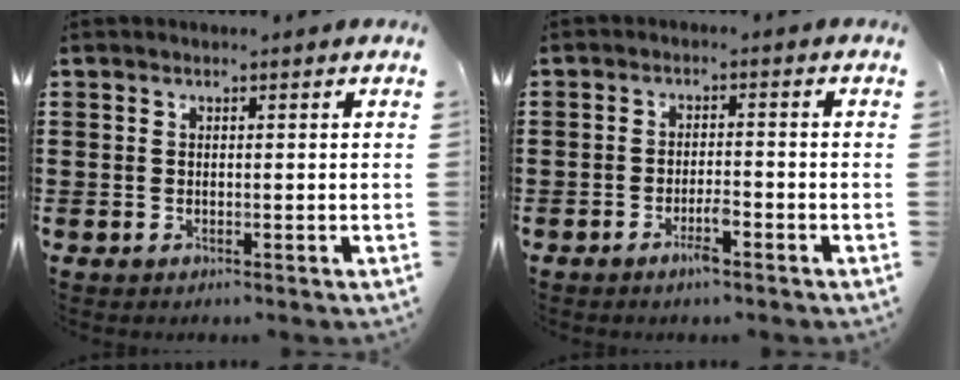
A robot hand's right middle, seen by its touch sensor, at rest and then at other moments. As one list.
[{"total": 3.1, "force": [-2.0, 0.5, 2.3], "torque": [-0.046, 0.000, -0.038]}]